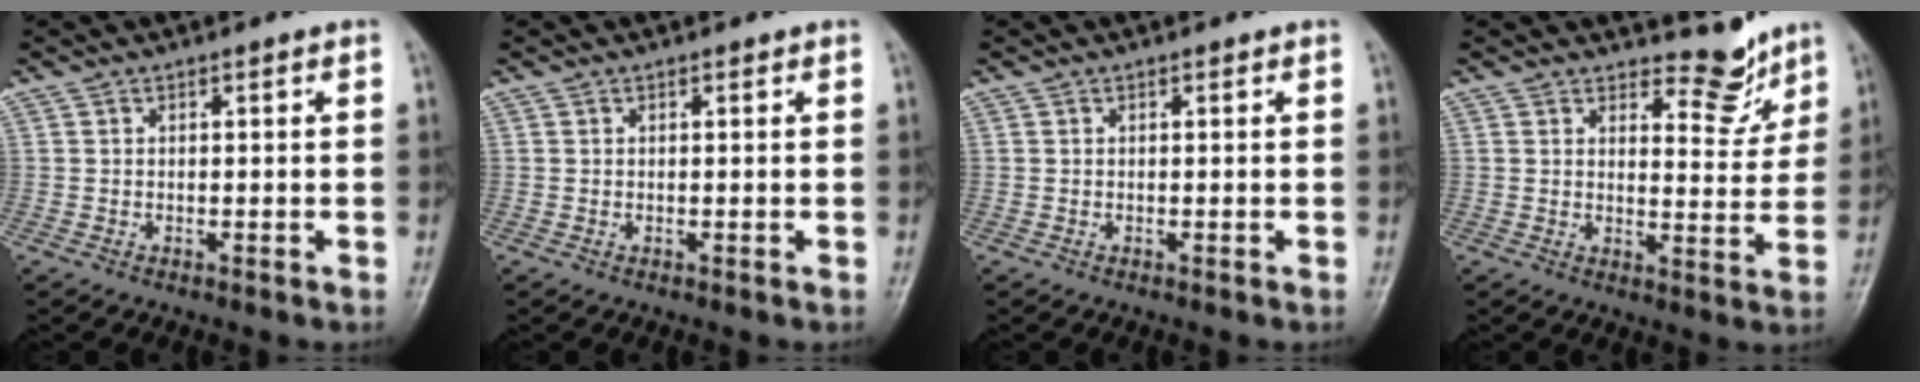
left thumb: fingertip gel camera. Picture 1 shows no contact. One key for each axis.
{"total": 0.0}
{"total": 0.0}
{"total": 6.5, "fx": 5.5, "fy": 2.7, "fz": 2.0, "tx": -0.001, "ty": -0.051, "tz": 0.080}